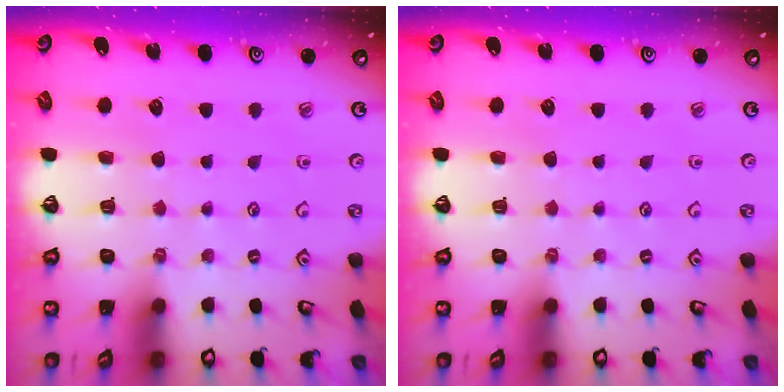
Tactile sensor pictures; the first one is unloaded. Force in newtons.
{"total": 0.0}